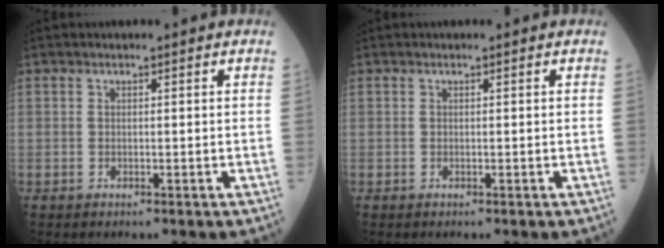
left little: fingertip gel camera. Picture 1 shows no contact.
{"total": 0.0}